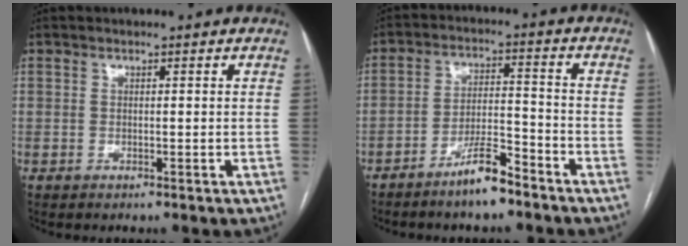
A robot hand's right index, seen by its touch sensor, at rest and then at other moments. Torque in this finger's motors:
{"motor_torque": [0.69, -0.39, 0.40, 0.09]}